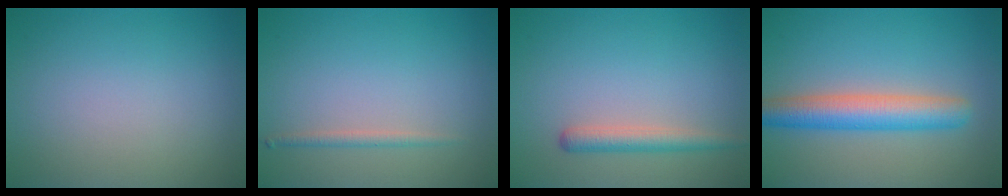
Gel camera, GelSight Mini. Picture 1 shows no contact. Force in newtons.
{"total": 1.1, "press": 1.1, "slide": 0.0}
{"total": 2.2, "press": 2.2, "slide": 0.1}
{"total": 5.1, "press": 5.1, "slide": 0.1}